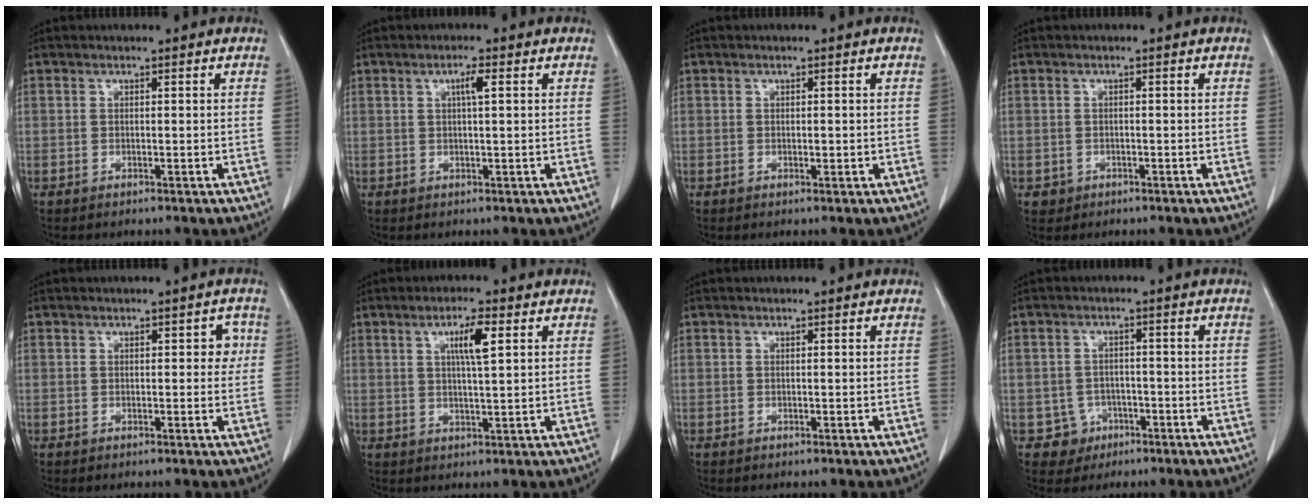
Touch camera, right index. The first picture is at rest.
{"total": 2.2, "force": [0.7, 0.0, 2.1], "torque": [-0.039, 0.001, 0.011]}
{"total": 0.8, "force": [-0.1, 0.5, 0.7], "torque": [-0.009, 0.000, -0.001]}
{"total": 3.1, "force": [-1.4, 2.8, 0.2], "torque": [0.003, 0.012, -0.016]}
{"total": 2.5, "force": [0.4, 1.4, 2.0], "torque": [-0.017, 0.016, 0.004]}
{"total": 4.9, "force": [1.8, 0.3, 4.6], "torque": [-0.079, 0.000, 0.030]}
{"total": 0.0}
{"total": 4.1, "force": [-1.8, 3.7, -0.2], "torque": [0.012, 0.017, -0.023]}